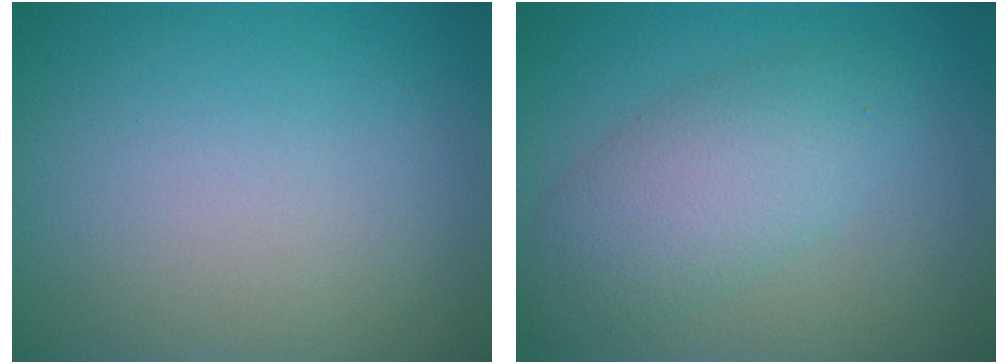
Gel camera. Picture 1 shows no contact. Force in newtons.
{"total": 4.8, "press": 4.8, "slide": 0.3}